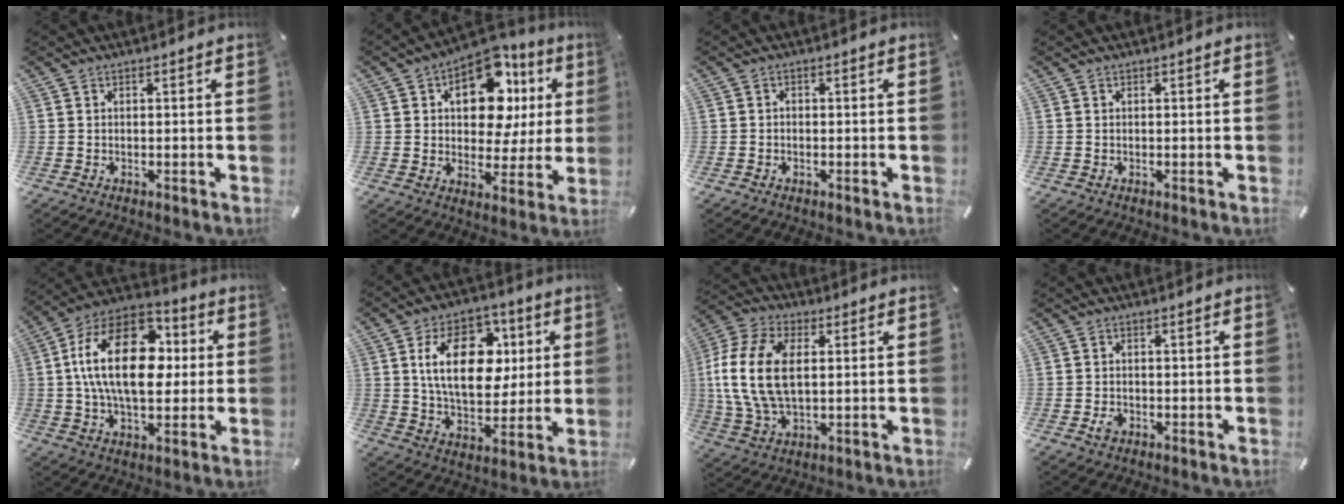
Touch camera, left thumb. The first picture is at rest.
{"total": 16.1, "force": [6.4, 9.8, 11.0], "torque": [-0.162, -0.034, 0.112]}
{"total": 0.9, "force": [-0.5, 0.6, 0.4], "torque": [-0.008, 0.003, -0.012]}
{"total": 0.0}
{"total": 22.6, "force": [2.7, 13.9, 17.7], "torque": [-0.338, 0.006, 0.041]}
{"total": 18.5, "force": [4.5, 12.1, 13.4], "torque": [-0.229, 0.007, 0.075]}
{"total": 15.2, "force": [1.7, 9.3, 11.8], "torque": [-0.276, 0.001, 0.029]}
{"total": 1.9, "force": [-0.6, 1.4, 1.1], "torque": [-0.021, 0.003, -0.011]}